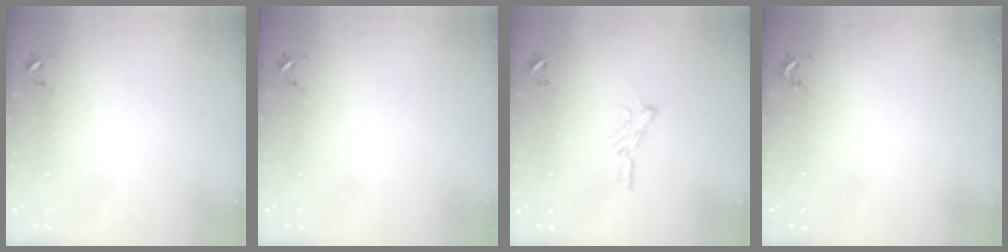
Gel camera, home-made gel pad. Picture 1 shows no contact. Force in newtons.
{"total": 0.0}
{"total": 6.3, "press": 6.3, "slide": 0.1}
{"total": 1.3, "press": 1.3, "slide": 0.1}